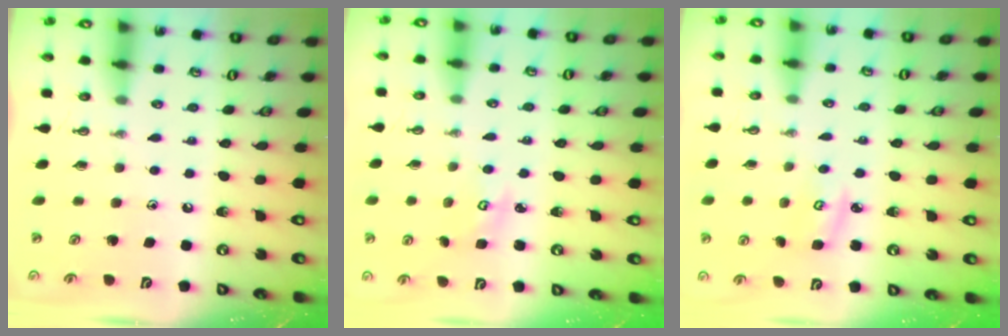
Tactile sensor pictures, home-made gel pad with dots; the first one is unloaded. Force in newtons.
{"total": 2.8, "press": 2.8, "slide": 0.3}
{"total": 4.0, "press": 4.0, "slide": 0.4}